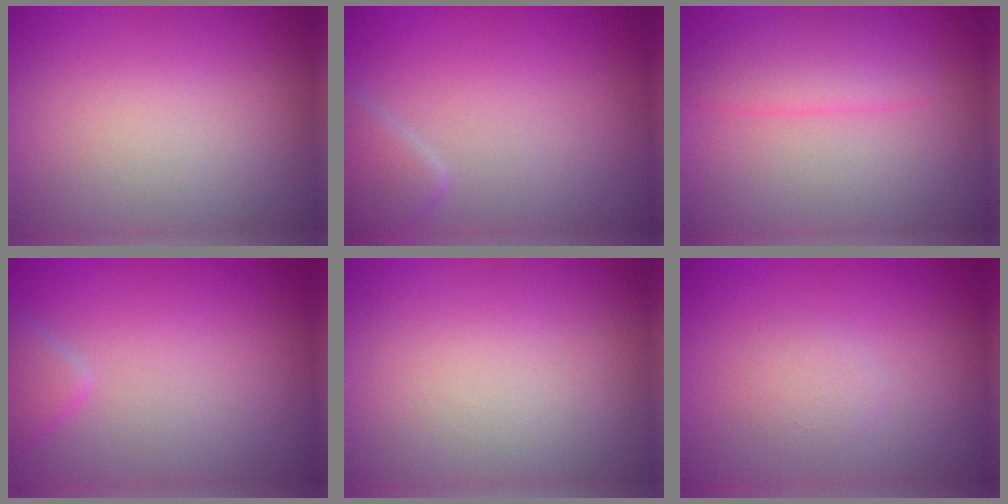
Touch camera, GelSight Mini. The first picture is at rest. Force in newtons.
{"total": 1.9, "press": 1.9, "slide": 0.1}
{"total": 2.6, "press": 2.6, "slide": 0.1}
{"total": 1.5, "press": 1.5, "slide": 0.2}
{"total": 0.0}
{"total": 1.1, "press": 1.1, "slide": 0.0}